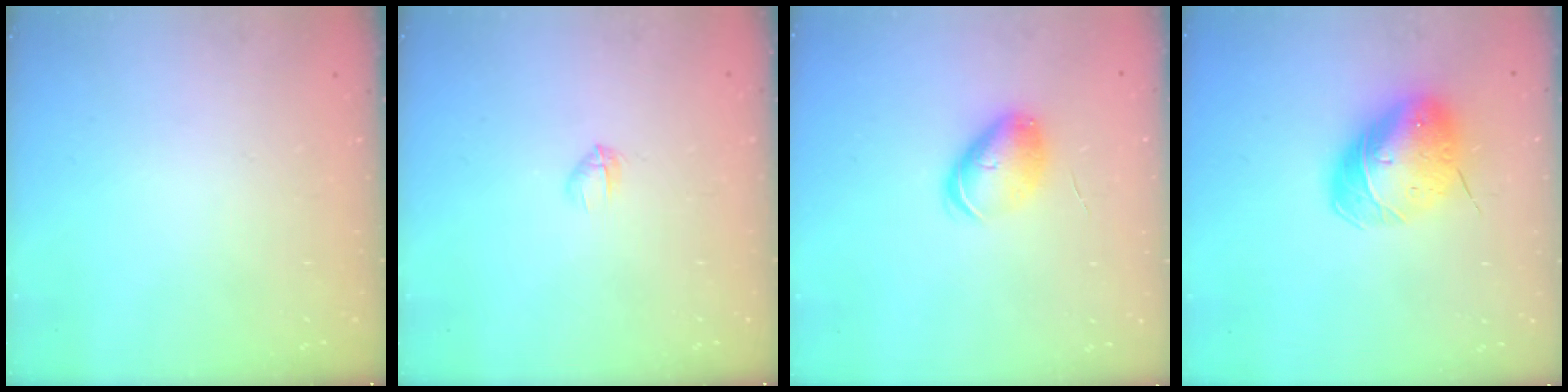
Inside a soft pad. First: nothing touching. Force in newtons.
{"total": 2.8, "press": 2.7, "slide": 0.7}
{"total": 8.6, "press": 8.5, "slide": 1.0}
{"total": 9.4, "press": 9.2, "slide": 1.8}